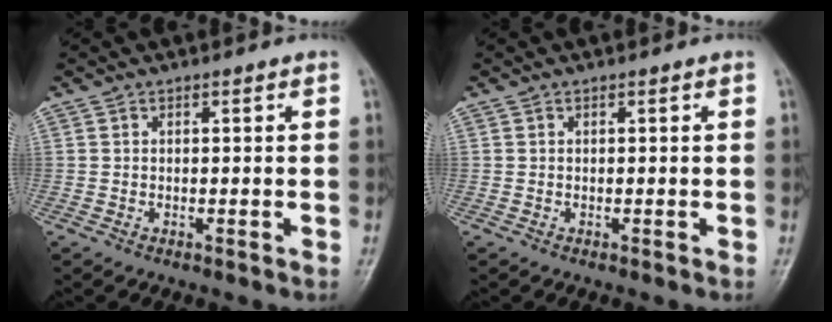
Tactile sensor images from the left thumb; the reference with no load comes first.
{"total": 0.0}